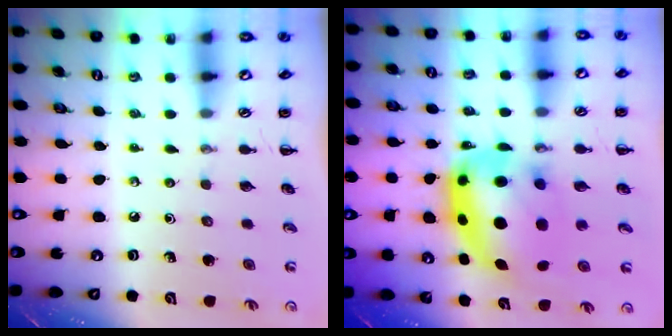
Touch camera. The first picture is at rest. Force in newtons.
{"total": 14.3, "press": 13.8, "slide": 3.7}